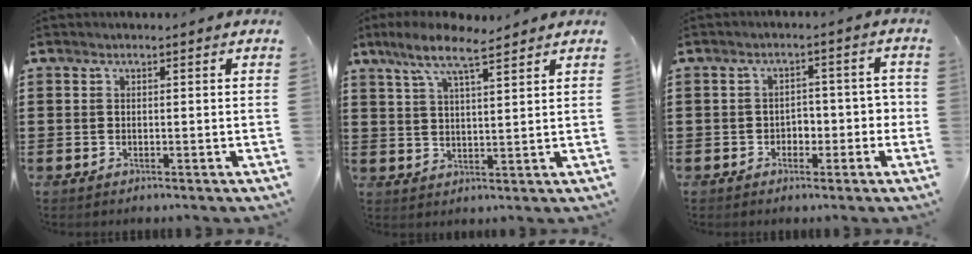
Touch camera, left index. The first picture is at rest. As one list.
[{"total": 7.7, "force": [5.9, 1.5, 4.7], "torque": [-0.109, -0.009, 0.106]}, {"total": 3.2, "force": [-1.3, 2.4, 1.7], "torque": [-0.032, 0.004, -0.033]}]